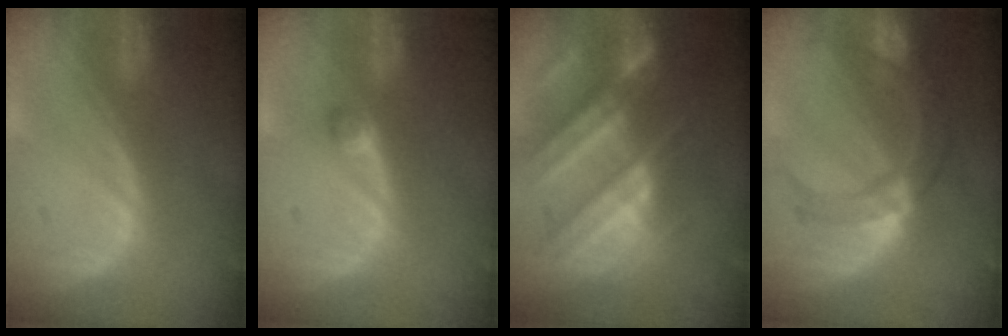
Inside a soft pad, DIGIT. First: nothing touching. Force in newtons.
{"total": 1.6, "press": 1.4, "slide": 0.8}
{"total": 11.2, "press": 9.9, "slide": 5.2}
{"total": 8.5, "press": 8.1, "slide": 2.7}